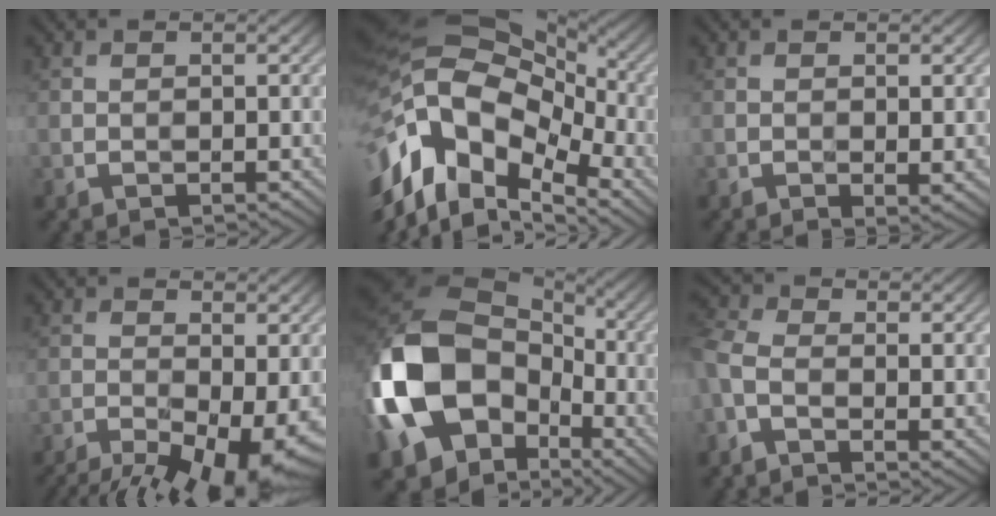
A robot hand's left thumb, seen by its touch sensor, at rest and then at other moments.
{"total": 18.0, "force": [-5.5, 11.6, 12.6], "torque": [-0.278, -0.020, -0.082]}
{"total": 1.4, "force": [0.0, 0.3, 1.3], "torque": [-0.023, -0.007, 0.001]}
{"total": 12.0, "force": [-7.2, 3.8, 8.8], "torque": [-0.155, -0.029, -0.098]}
{"total": 18.6, "force": [-4.1, 14.6, 10.9], "torque": [-0.274, -0.031, -0.069]}
{"total": 4.7, "force": [-1.3, 2.5, 3.7], "torque": [-0.099, -0.005, -0.036]}